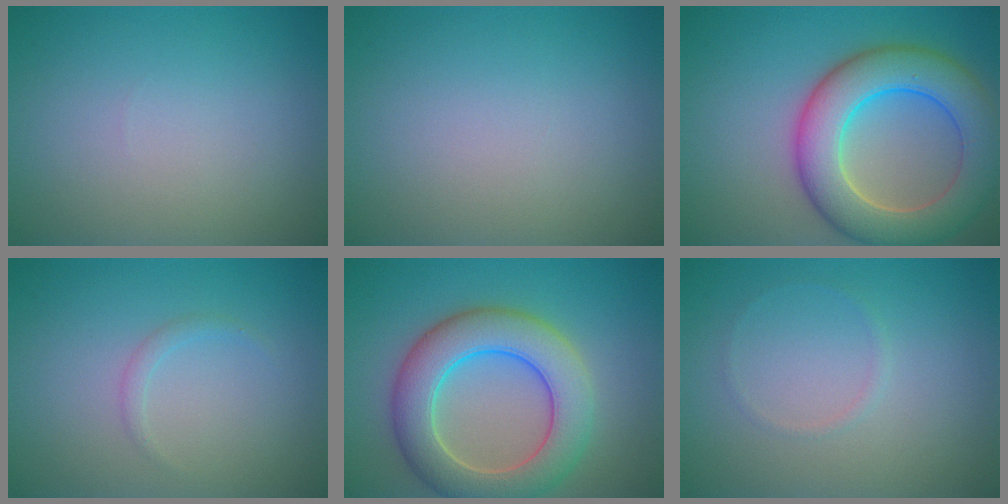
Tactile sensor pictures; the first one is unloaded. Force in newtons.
{"total": 0.0}
{"total": 9.2, "press": 9.1, "slide": 0.3}
{"total": 0.9, "press": 0.9, "slide": 0.0}
{"total": 7.9, "press": 7.9, "slide": 0.3}
{"total": 0.6, "press": 0.6, "slide": 0.0}